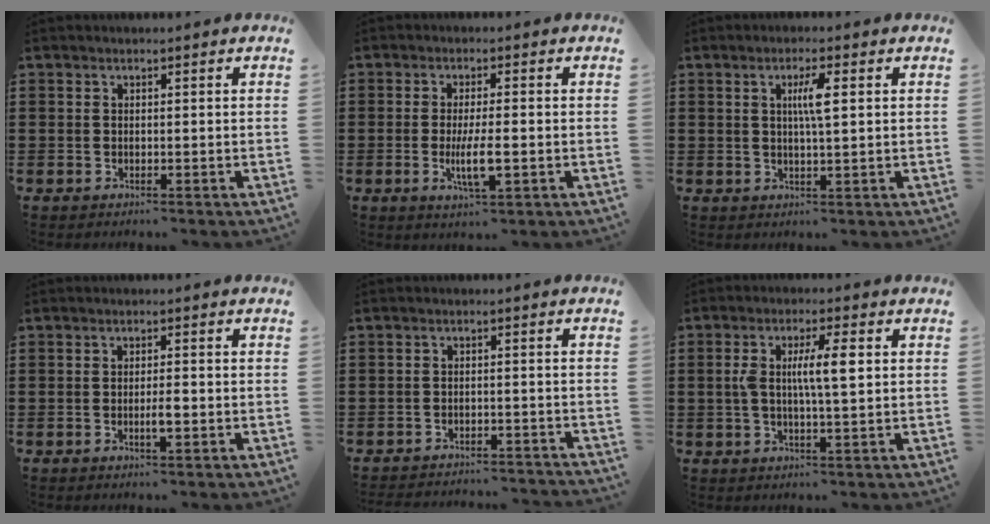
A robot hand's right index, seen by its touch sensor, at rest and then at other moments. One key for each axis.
{"total": 5.1, "fx": -1.1, "fy": 1.0, "fz": 4.9, "tx": -0.095, "ty": -0.006, "tz": -0.023}
{"total": 3.7, "fx": 0.8, "fy": 0.4, "fz": 3.6, "tx": -0.073, "ty": 0.001, "tz": 0.010}
{"total": 2.4, "fx": -0.6, "fy": 0.4, "fz": 2.2, "tx": -0.040, "ty": 0.001, "tz": -0.012}
{"total": 2.5, "fx": -2.5, "fy": 0.0, "fz": 0.2, "tx": -0.009, "ty": -0.001, "tz": -0.052}
{"total": 6.3, "fx": 0.9, "fy": 1.3, "fz": 6.1, "tx": -0.124, "ty": 0.000, "tz": 0.008}